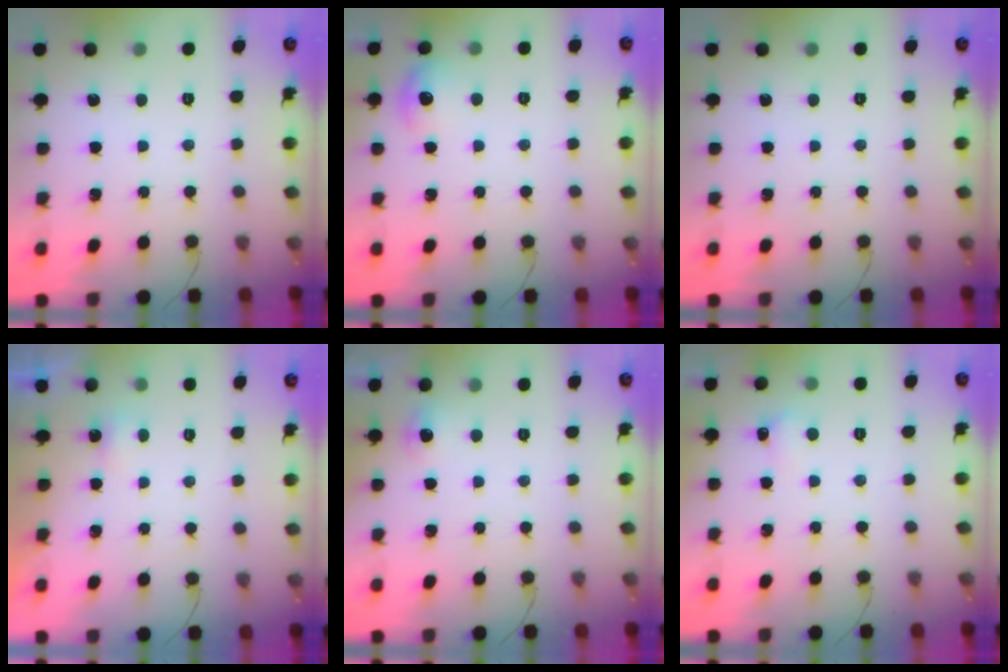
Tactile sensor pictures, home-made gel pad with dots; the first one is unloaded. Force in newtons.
{"total": 6.8, "press": 6.6, "slide": 1.8}
{"total": 0.0}
{"total": 1.6, "press": 1.5, "slide": 0.6}
{"total": 11.7, "press": 4.5, "slide": 10.8}
{"total": 4.9, "press": 4.8, "slide": 1.3}